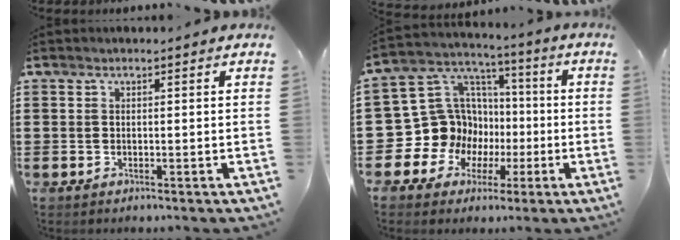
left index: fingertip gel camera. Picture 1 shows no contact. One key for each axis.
{"total": 12.9, "fx": -1.2, "fy": 12.4, "fz": 3.2, "tx": -0.117, "ty": -0.023, "tz": -0.001}